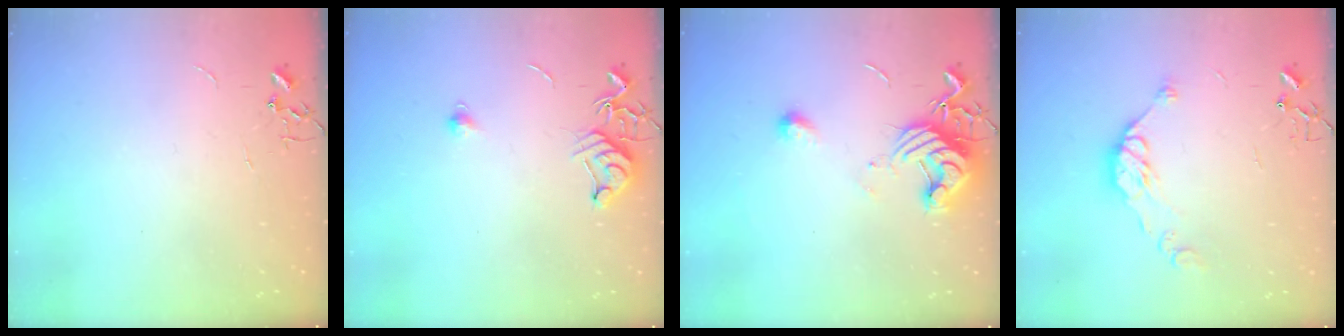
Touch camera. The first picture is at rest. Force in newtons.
{"total": 7.8, "press": 7.7, "slide": 0.8}
{"total": 12.7, "press": 12.7, "slide": 0.5}
{"total": 10.5, "press": 10.5, "slide": 0.3}